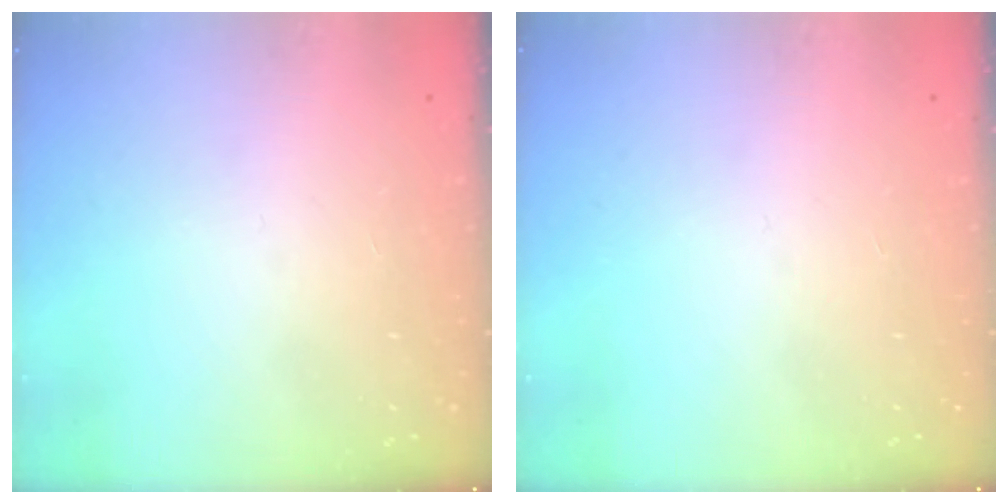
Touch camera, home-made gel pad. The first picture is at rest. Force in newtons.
{"total": 0.0}